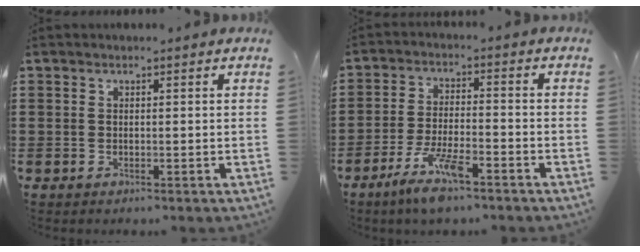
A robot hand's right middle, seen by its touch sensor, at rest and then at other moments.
{"total": 7.7, "force": [-5.1, 1.5, 5.7], "torque": [-0.123, -0.012, -0.094]}